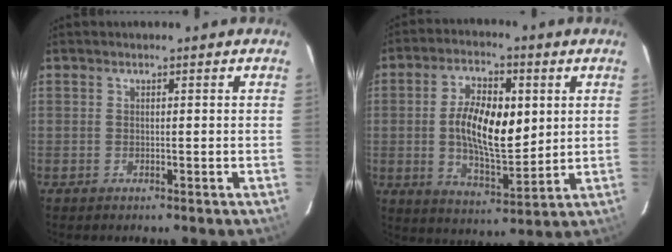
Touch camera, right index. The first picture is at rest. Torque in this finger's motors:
{"motor_torque": [0.63, 0.06, 0.54, 0.20]}